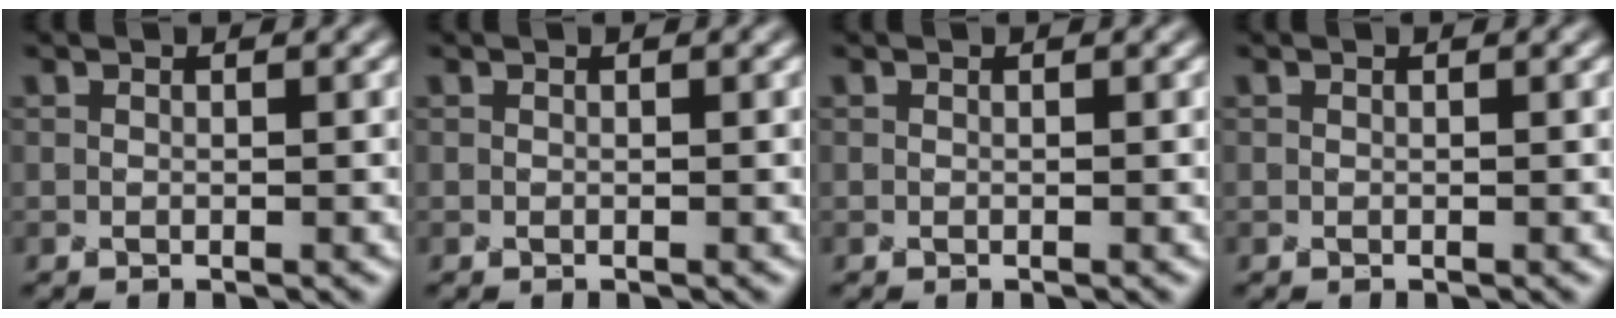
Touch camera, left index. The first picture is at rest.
{"total": 0.0}
{"total": 0.0}
{"total": 0.0}